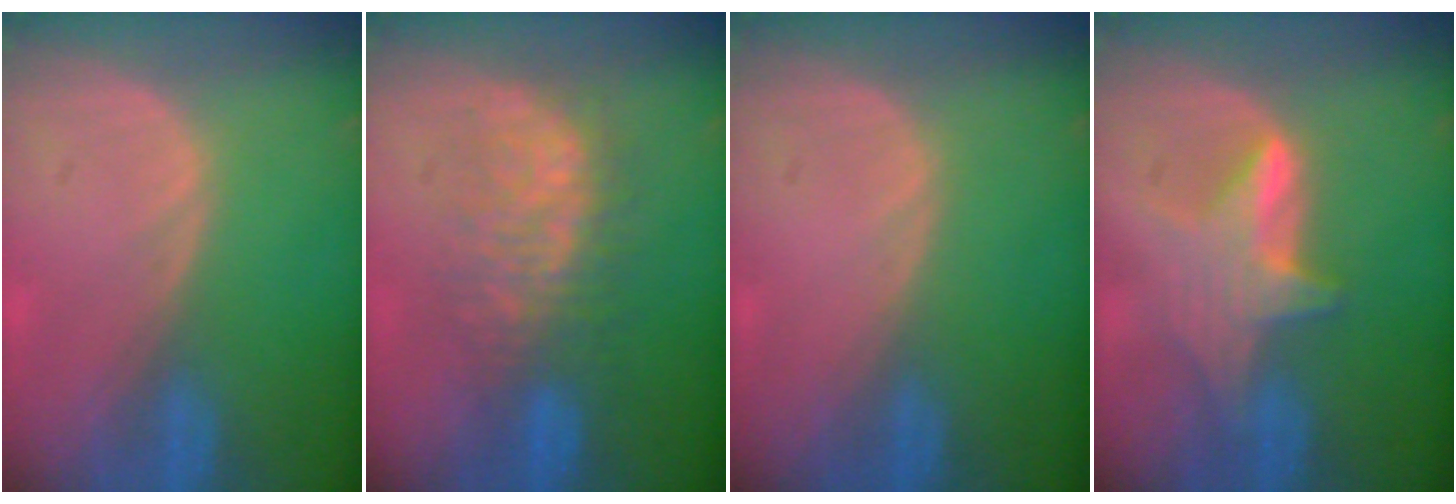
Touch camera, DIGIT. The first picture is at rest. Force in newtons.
{"total": 7.8, "press": 7.7, "slide": 1.4}
{"total": 0.0}
{"total": 5.9, "press": 5.9, "slide": 0.4}